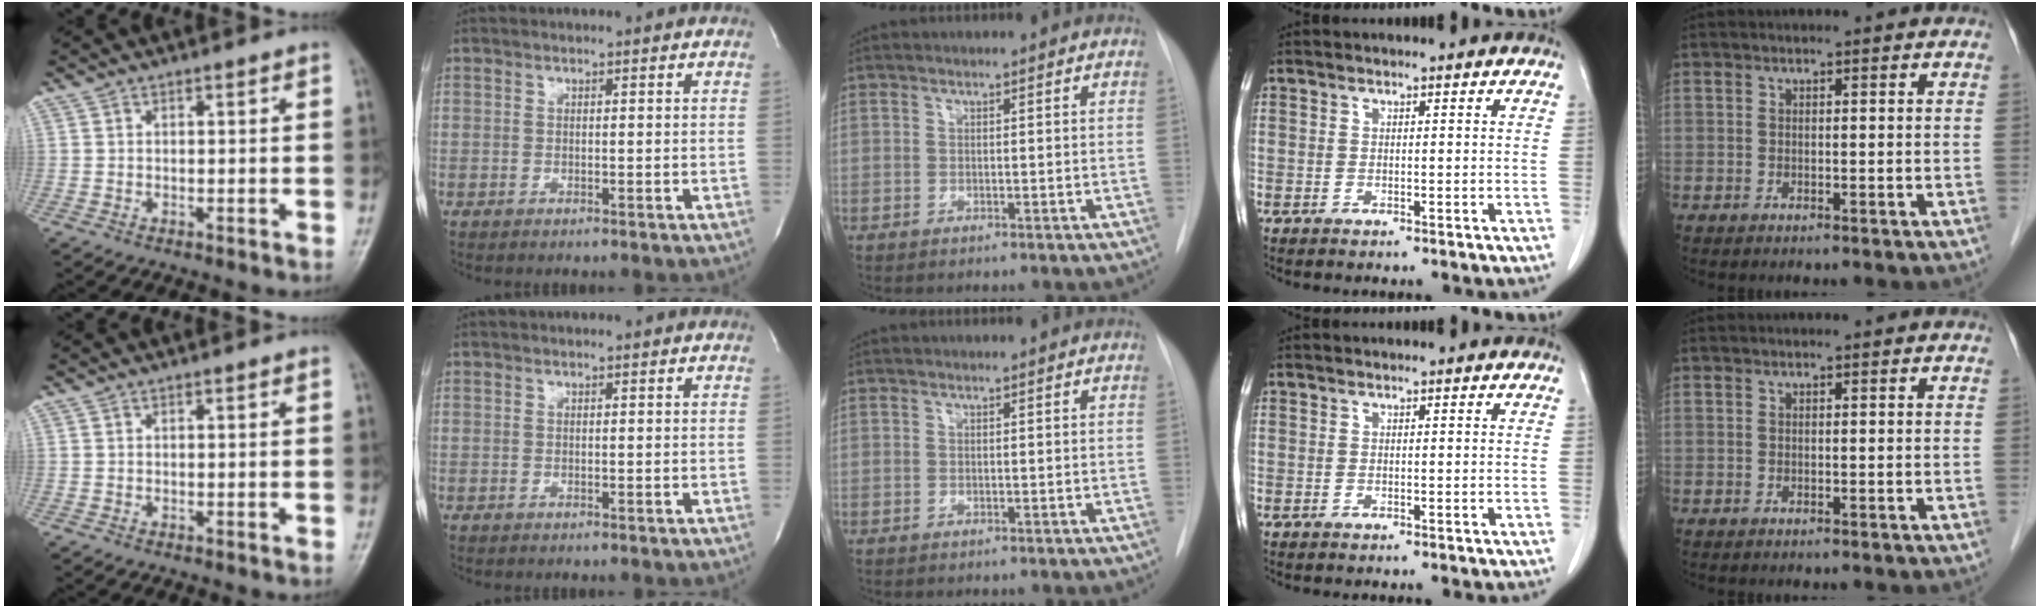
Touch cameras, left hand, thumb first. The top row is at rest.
{}